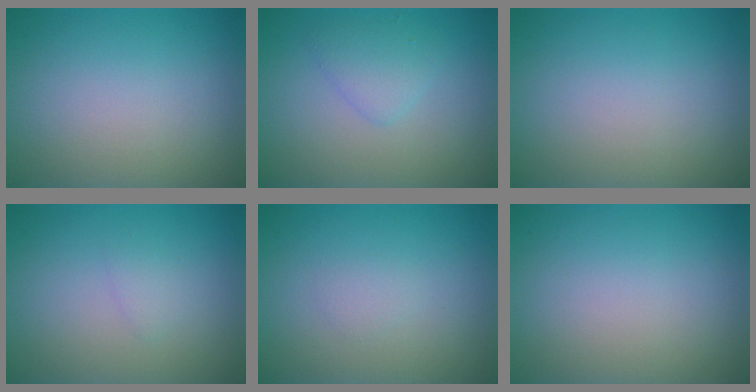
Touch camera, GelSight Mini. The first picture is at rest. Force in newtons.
{"total": 1.8, "press": 1.8, "slide": 0.1}
{"total": 0.0}
{"total": 0.8, "press": 0.8, "slide": 0.1}
{"total": 0.7, "press": 0.7, "slide": 0.1}
{"total": 0.0}